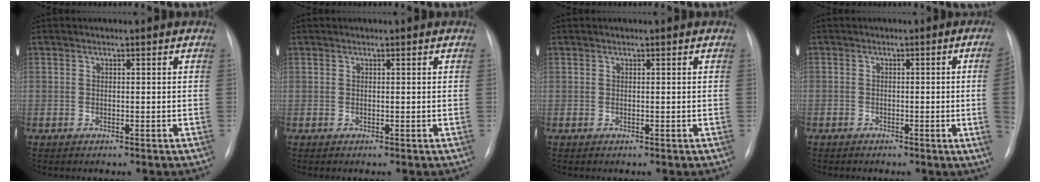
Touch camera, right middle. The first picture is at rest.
{"total": 0.0}
{"total": 0.0}
{"total": 4.9, "force": [-0.8, -1.4, 4.6], "torque": [-0.039, -0.005, -0.014]}